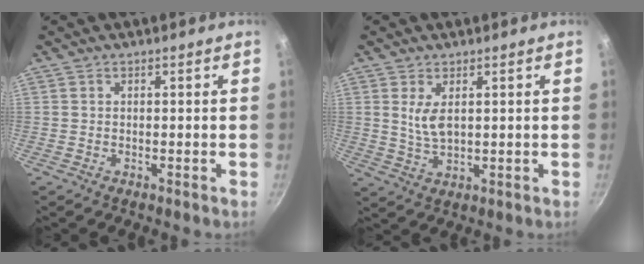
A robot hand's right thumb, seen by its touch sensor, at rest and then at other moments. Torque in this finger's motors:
{"motor_torque": [-0.57, 0.63, 0.20, 0.25, 0.09]}